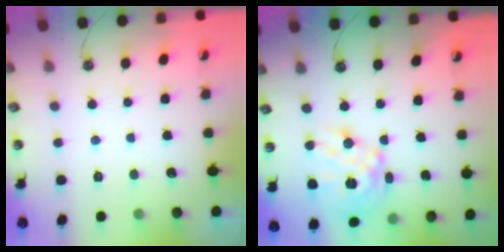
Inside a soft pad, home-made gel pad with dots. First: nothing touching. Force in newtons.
{"total": 17.4, "press": 17.3, "slide": 1.4}